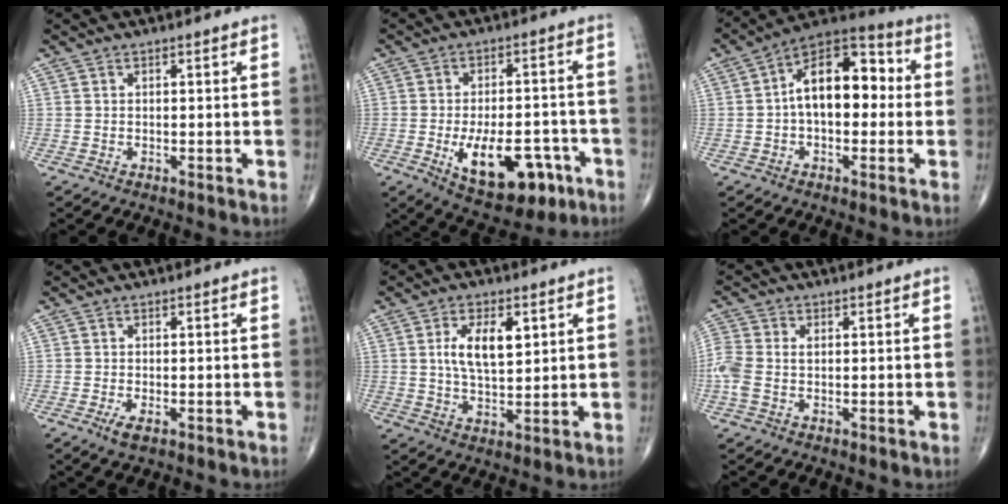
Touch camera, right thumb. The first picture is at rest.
{"total": 14.9, "force": [-5.6, 7.6, 11.5], "torque": [-0.150, 0.025, -0.069]}
{"total": 14.6, "force": [0.7, 8.4, 11.9], "torque": [-0.155, 0.043, -0.006]}
{"total": 2.3, "force": [-1.0, 0.9, 1.8], "torque": [-0.037, -0.003, -0.020]}
{"total": 8.7, "force": [2.4, 4.2, 7.2], "torque": [-0.117, -0.011, 0.044]}
{"total": 5.8, "force": [-0.3, 3.8, 4.4], "torque": [-0.128, 0.016, -0.006]}